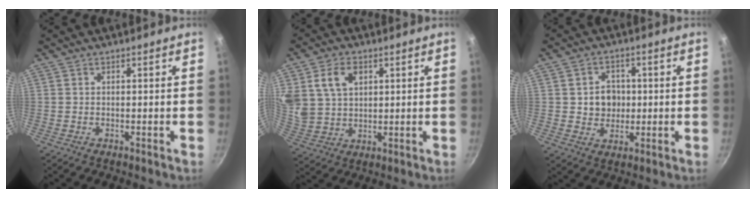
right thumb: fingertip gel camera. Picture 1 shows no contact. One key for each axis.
{"total": 9.8, "fx": 3.6, "fy": 7.0, "fz": 5.9, "tx": -0.096, "ty": -0.011, "tz": 0.076}
{"total": 6.2, "fx": 0.3, "fy": 5.4, "fz": 3.0, "tx": -0.020, "ty": 0.003, "tz": 0.006}